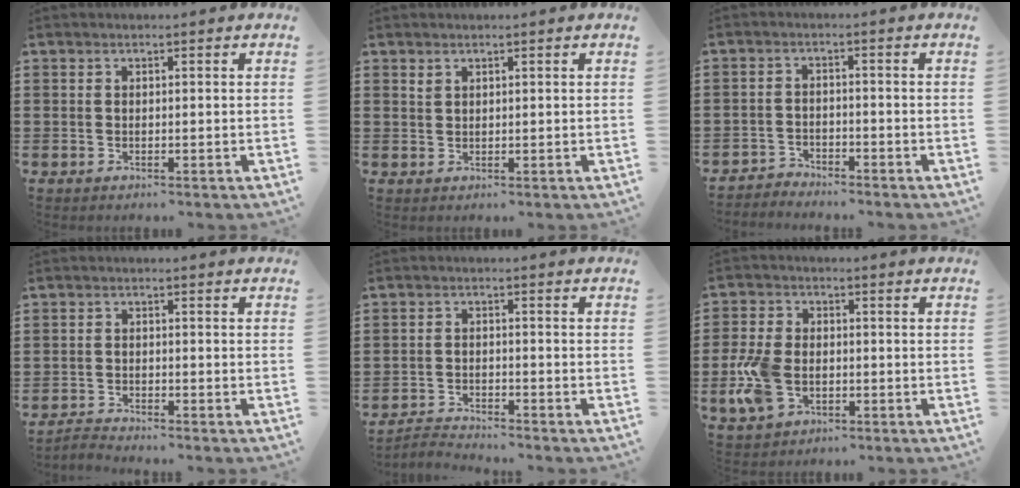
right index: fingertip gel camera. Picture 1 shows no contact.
{"total": 1.1, "force": [0.8, 0.6, 0.3], "torque": [-0.008, 0.004, 0.015]}
{"total": 2.6, "force": [-2.6, 0.3, -0.3], "torque": [-0.006, 0.000, -0.057]}
{"total": 1.8, "force": [-1.8, -0.1, -0.1], "torque": [-0.004, 0.001, -0.037]}
{"total": 2.6, "force": [-2.6, 0.1, -0.1], "torque": [-0.006, -0.001, -0.057]}
{"total": 7.7, "force": [-1.9, 4.9, 5.7], "torque": [-0.146, -0.001, -0.041]}